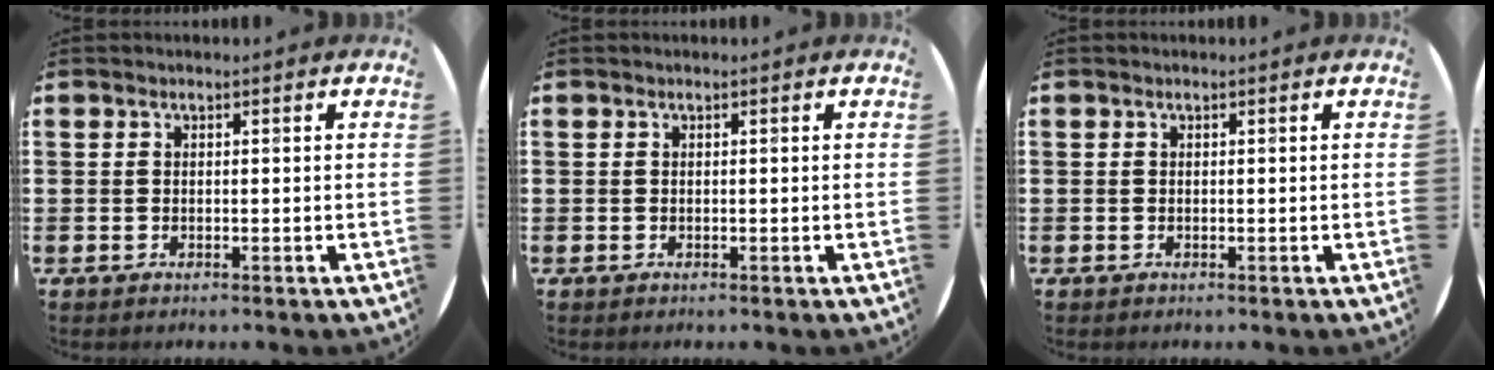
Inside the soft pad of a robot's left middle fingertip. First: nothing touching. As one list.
[{"total": 0.0}, {"total": 0.0}]